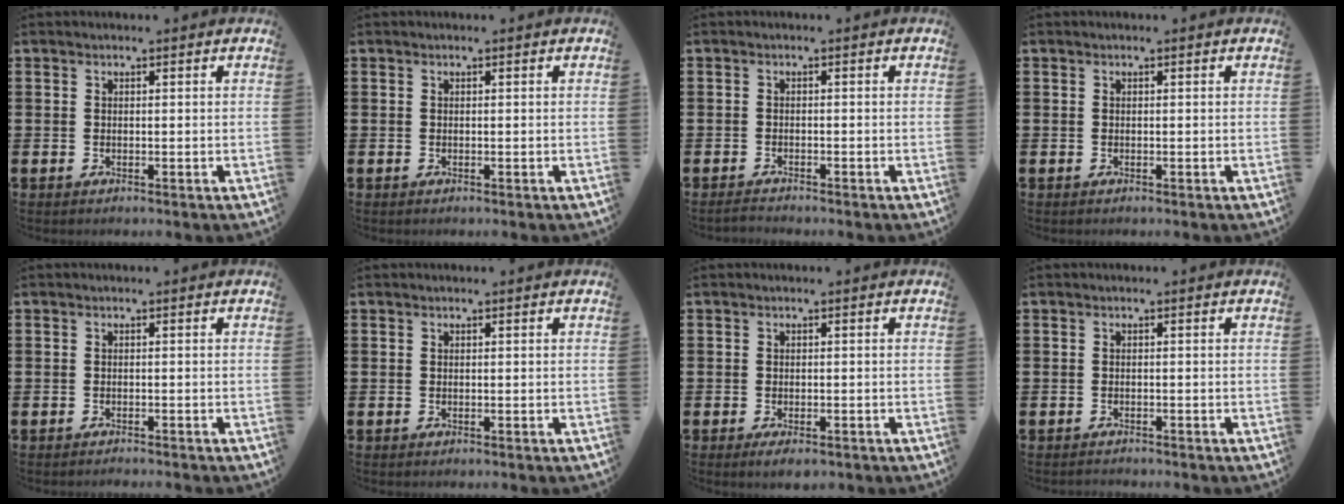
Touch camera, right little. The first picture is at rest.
{"total": 0.0}
{"total": 1.0, "force": [-0.9, 0.1, 0.4], "torque": [-0.009, 0.000, -0.018]}
{"total": 0.0}
{"total": 0.6, "force": [-0.5, -0.1, 0.0], "torque": [-0.001, -0.002, -0.011]}
{"total": 0.0}
{"total": 1.3, "force": [-0.7, 0.5, 1.0], "torque": [-0.018, 0.000, -0.015]}
{"total": 0.5, "force": [-0.5, 0.0, -0.1], "torque": [-0.001, -0.001, -0.011]}